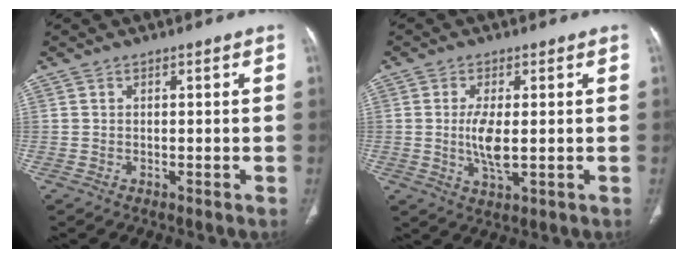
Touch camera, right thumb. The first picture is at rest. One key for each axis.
{"total": 5.8, "fx": 0.0, "fy": 2.0, "fz": 5.5, "tx": -0.114, "ty": -0.014, "tz": 0.003}